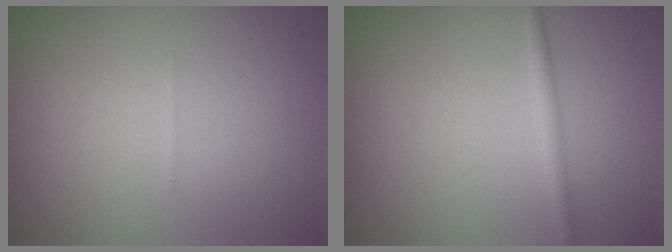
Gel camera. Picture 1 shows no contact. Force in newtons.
{"total": 1.3, "press": 1.3, "slide": 0.1}